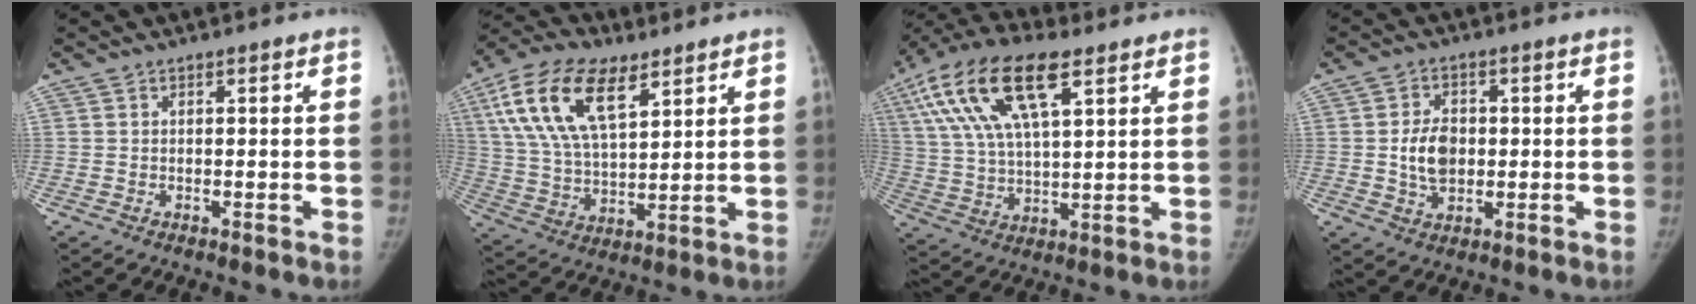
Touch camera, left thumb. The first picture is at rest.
{"total": 18.3, "force": [8.6, 8.9, 13.4], "torque": [-0.242, -0.016, 0.160]}
{"total": 19.6, "force": [8.8, 7.9, 15.6], "torque": [-0.312, 0.006, 0.161]}
{"total": 7.2, "force": [0.0, 5.1, 5.1], "torque": [-0.078, 0.001, 0.004]}